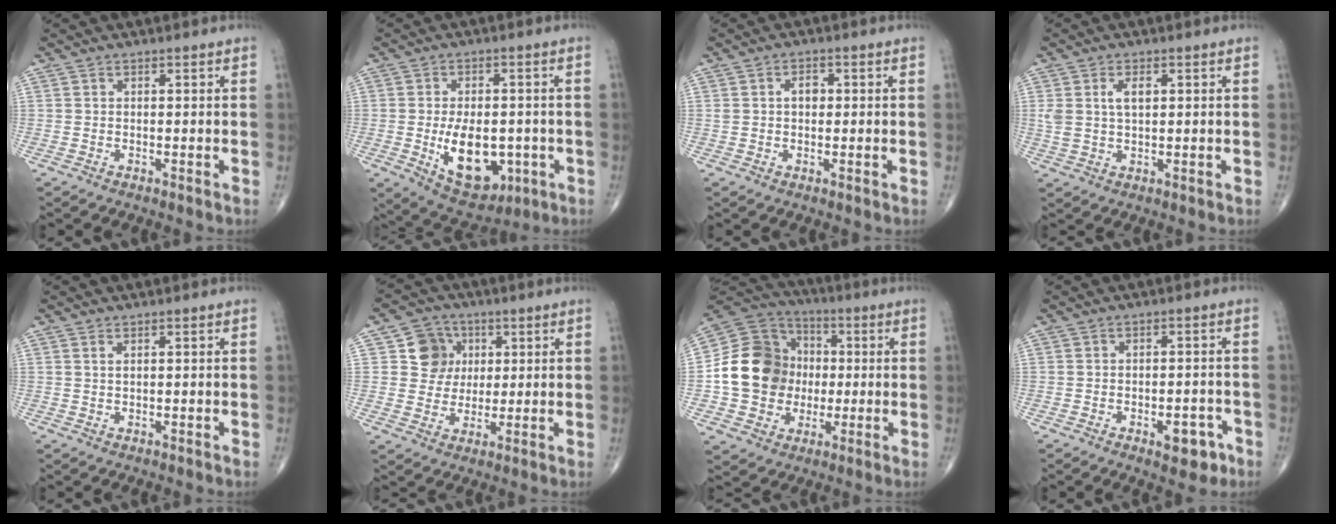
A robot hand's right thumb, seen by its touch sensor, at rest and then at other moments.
{"total": 13.4, "force": [-3.0, 7.8, 10.4], "torque": [-0.137, -0.003, -0.028]}
{"total": 2.7, "force": [0.4, 1.9, 2.0], "torque": [-0.028, 0.008, 0.007]}
{"total": 4.6, "force": [1.4, 2.3, 3.7], "torque": [-0.076, 0.003, 0.030]}
{"total": 0.7, "force": [0.4, 0.2, 0.5], "torque": [-0.013, 0.003, 0.008]}
{"total": 8.1, "force": [2.2, 7.4, 2.4], "torque": [-0.002, 0.000, 0.034]}
{"total": 16.5, "force": [-0.7, 14.4, 8.1], "torque": [-0.114, 0.027, -0.014]}
{"total": 5.7, "force": [-2.8, 2.8, 4.0], "torque": [-0.033, 0.017, -0.032]}